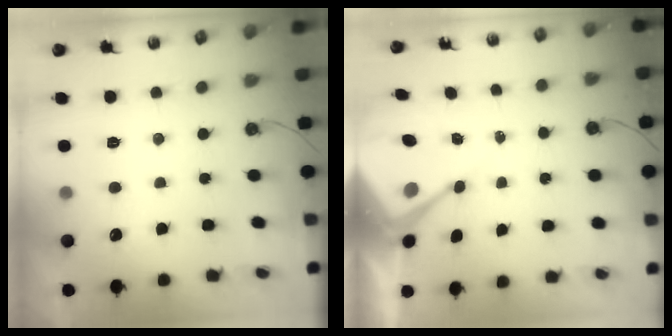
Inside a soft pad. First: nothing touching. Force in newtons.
{"total": 8.4, "press": 8.3, "slide": 0.9}